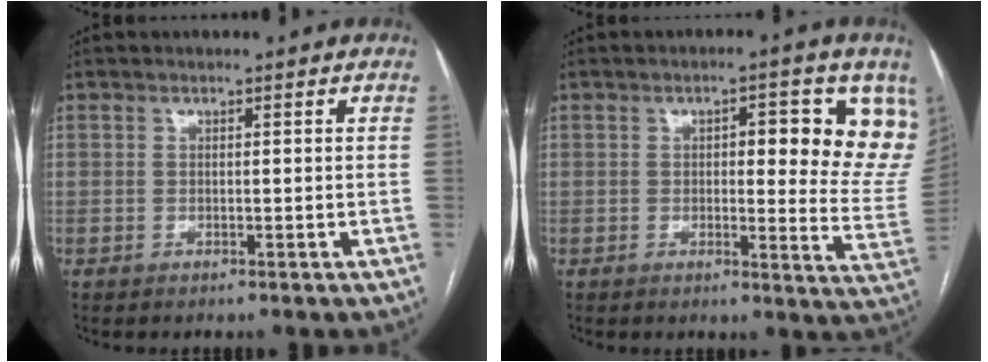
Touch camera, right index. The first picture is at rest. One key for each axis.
{"total": 12.7, "fx": 4.8, "fy": 4.0, "fz": 11.0, "tx": -0.120, "ty": -0.011, "tz": 0.046}